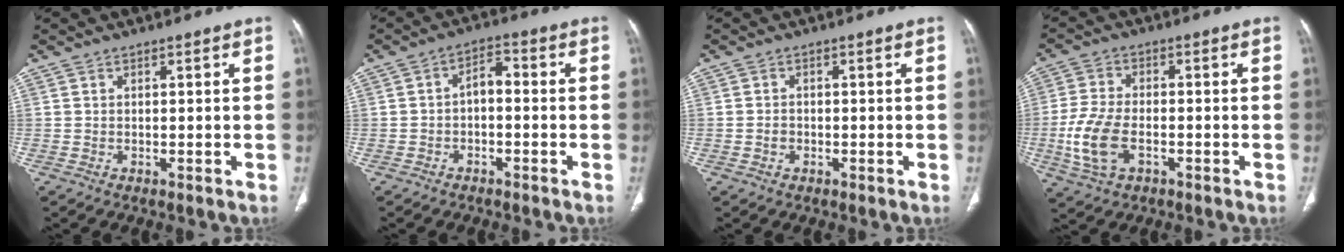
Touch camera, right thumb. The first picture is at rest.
{"total": 4.1, "force": [-1.0, 2.3, 3.2], "torque": [-0.046, 0.026, -0.024]}
{"total": 1.5, "force": [-0.5, 1.2, 0.6], "torque": [-0.009, 0.005, -0.010]}
{"total": 9.7, "force": [-2.7, 5.5, 7.5], "torque": [-0.168, 0.006, -0.051]}